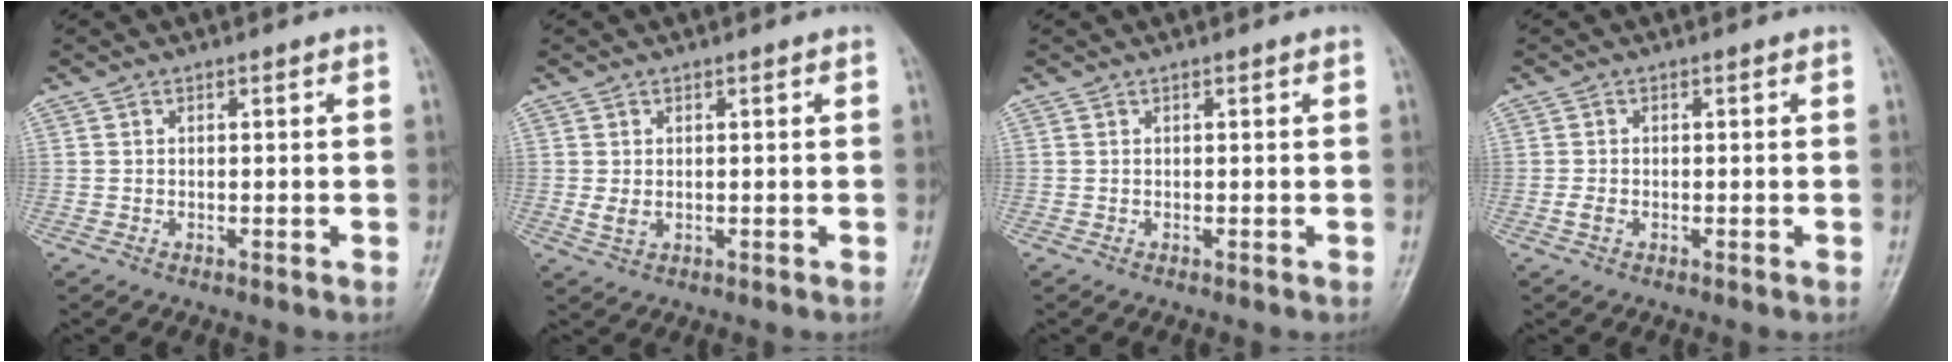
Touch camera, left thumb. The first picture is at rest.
{"total": 2.5, "force": [0.0, 1.6, 1.8], "torque": [-0.037, -0.004, 0.003]}
{"total": 0.0}
{"total": 1.9, "force": [-0.7, 1.2, 1.2], "torque": [-0.028, 0.003, -0.015]}